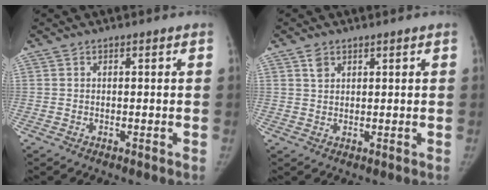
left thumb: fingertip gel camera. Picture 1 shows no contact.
{"total": 2.1, "force": [1.2, 1.5, 0.8], "torque": [-0.004, -0.003, 0.021]}